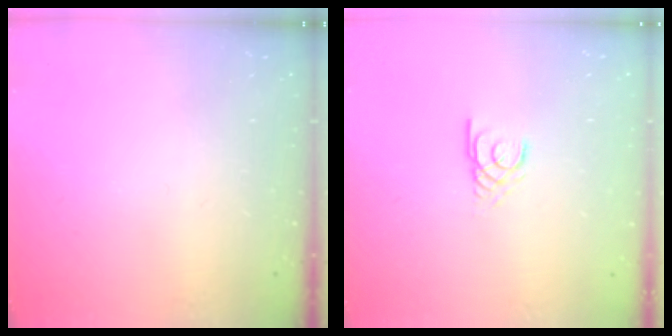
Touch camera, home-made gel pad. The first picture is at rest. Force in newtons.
{"total": 2.1, "press": 2.1, "slide": 0.0}